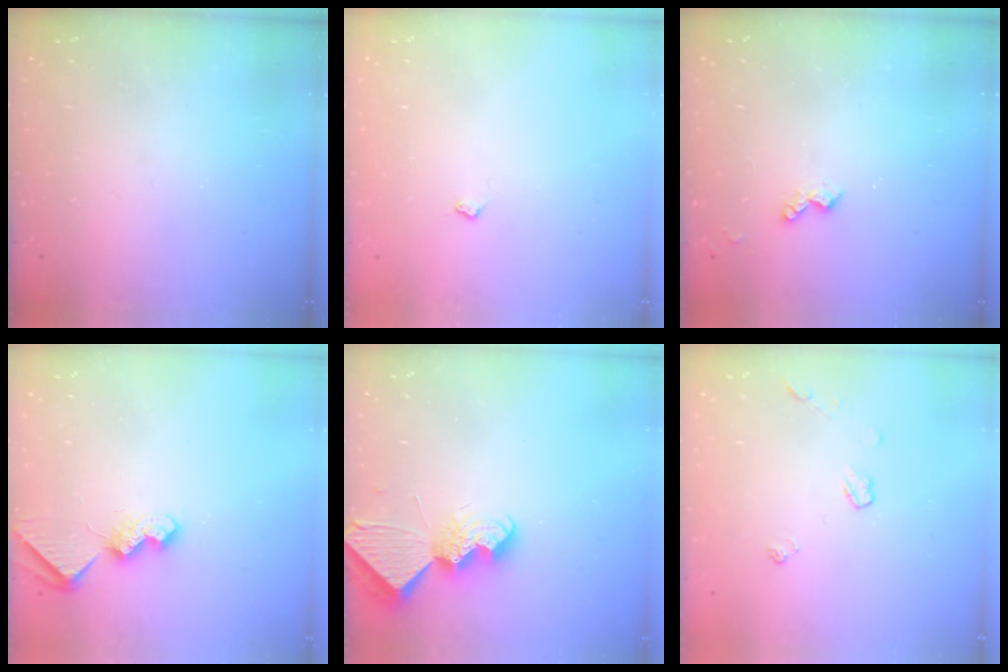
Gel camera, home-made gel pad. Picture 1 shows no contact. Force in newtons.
{"total": 3.1, "press": 3.0, "slide": 0.5}
{"total": 3.6, "press": 3.5, "slide": 0.6}
{"total": 7.8, "press": 7.7, "slide": 0.9}
{"total": 8.5, "press": 8.4, "slide": 0.8}
{"total": 5.2, "press": 5.1, "slide": 0.7}